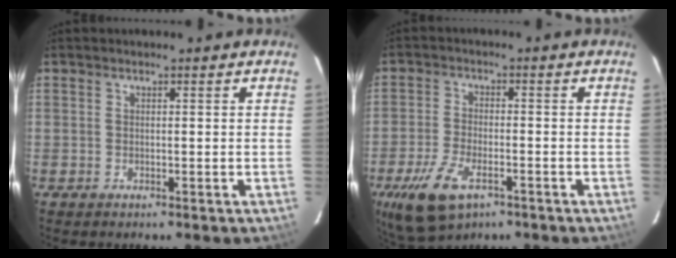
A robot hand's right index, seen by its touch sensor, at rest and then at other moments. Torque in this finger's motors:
{"motor_torque": [0.90, -0.87, 0.51, 0.11]}